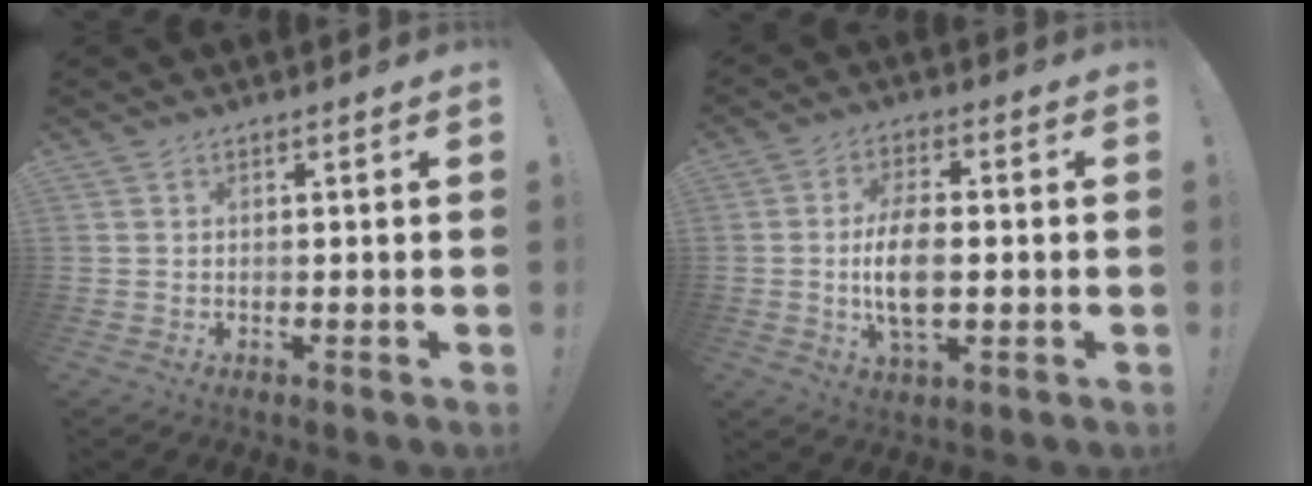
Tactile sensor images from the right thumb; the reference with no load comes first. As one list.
[{"total": 10.6, "force": [-0.8, 5.2, 9.2], "torque": [-0.175, -0.001, -0.016]}]